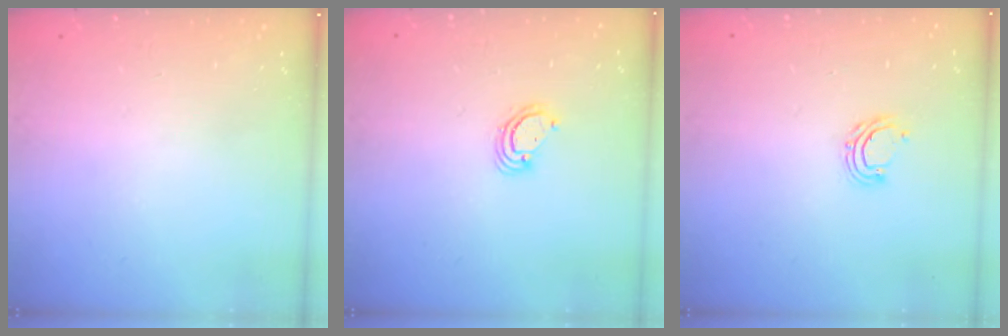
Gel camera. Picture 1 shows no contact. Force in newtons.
{"total": 3.8, "press": 3.8, "slide": 0.2}
{"total": 4.9, "press": 4.9, "slide": 0.5}